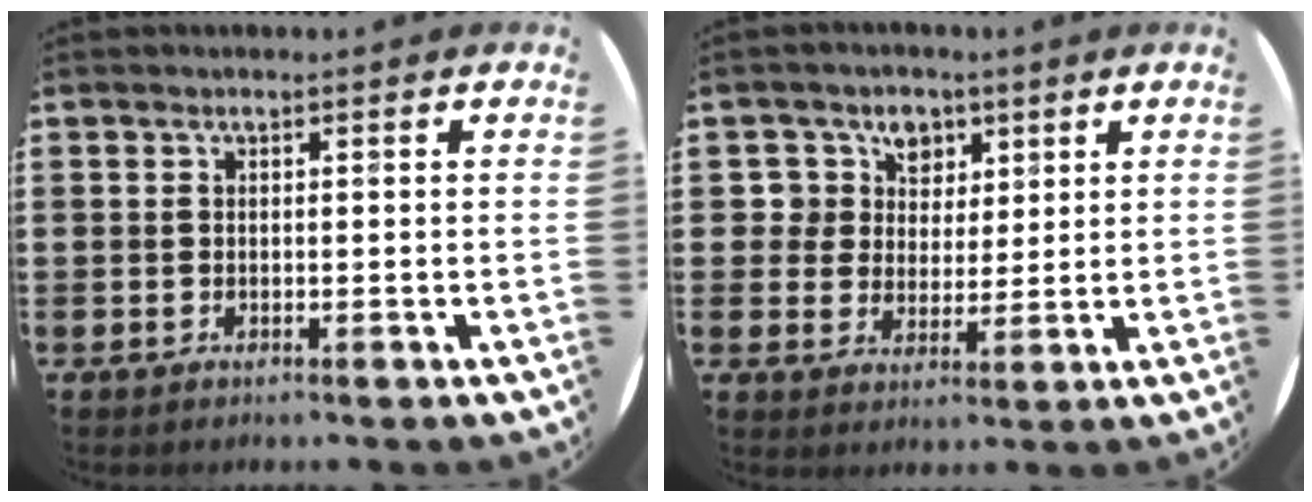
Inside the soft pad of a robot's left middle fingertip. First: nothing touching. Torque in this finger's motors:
{"motor_torque": [0.02, -0.19, 0.07, 0.00]}